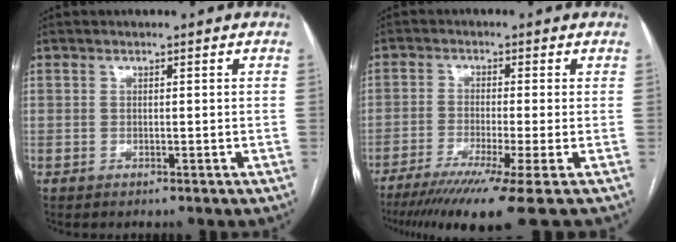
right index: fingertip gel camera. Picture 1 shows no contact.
{"total": 11.3, "force": [-8.1, -1.8, 7.6], "torque": [-0.108, -0.033, -0.125]}